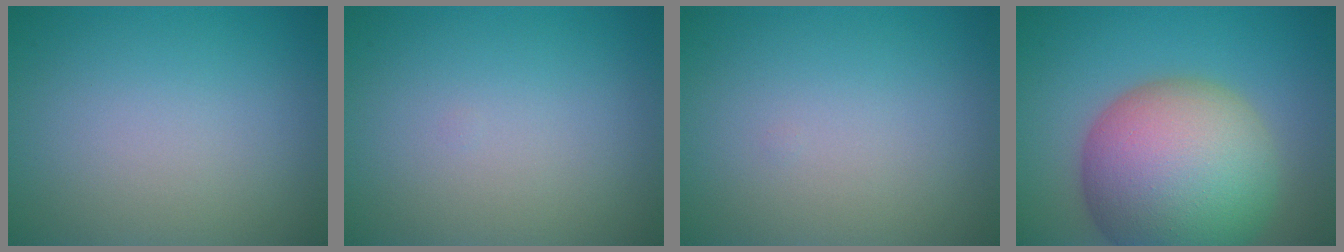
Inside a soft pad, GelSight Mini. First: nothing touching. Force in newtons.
{"total": 0.0}
{"total": 0.0}
{"total": 14.7, "press": 14.7, "slide": 0.9}